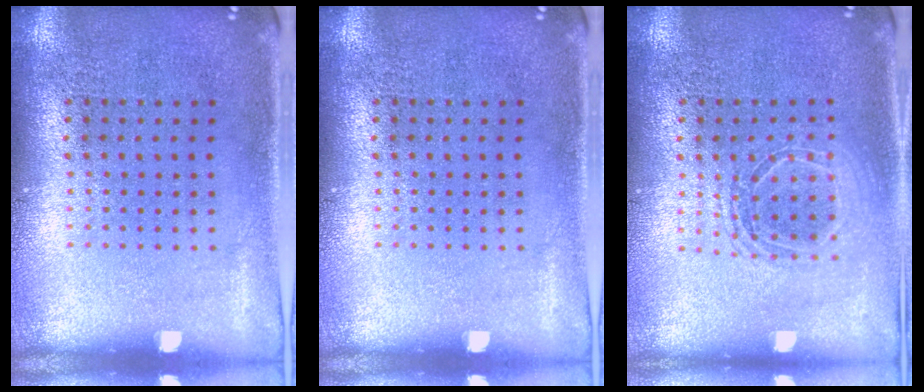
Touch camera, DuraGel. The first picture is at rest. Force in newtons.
{"total": 0.0}
{"total": 1.5, "press": 1.3, "slide": 0.8}